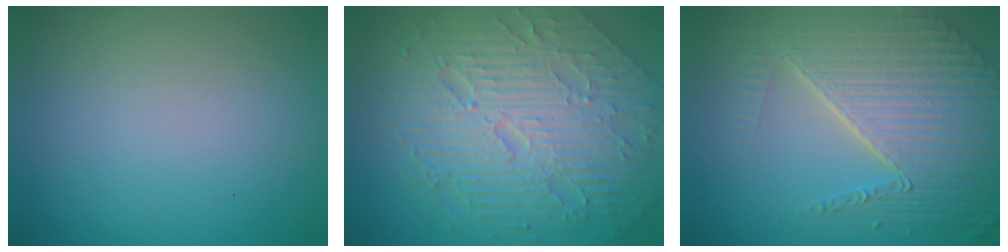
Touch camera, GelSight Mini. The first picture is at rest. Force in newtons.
{"total": 10.1, "press": 6.7, "slide": 7.6}
{"total": 8.2, "press": 5.7, "slide": 5.9}